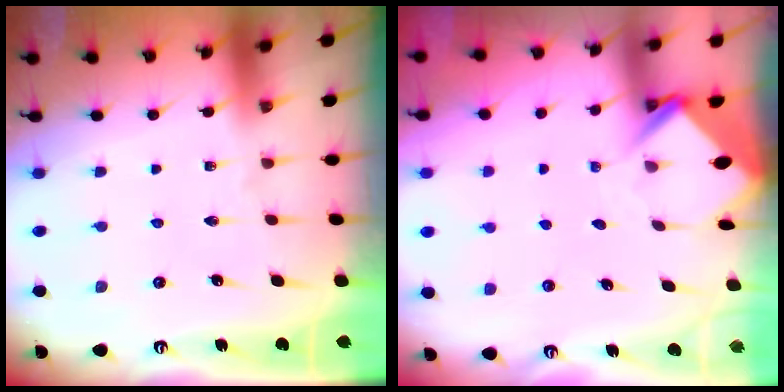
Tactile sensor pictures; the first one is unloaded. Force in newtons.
{"total": 4.0, "press": 4.0, "slide": 0.1}